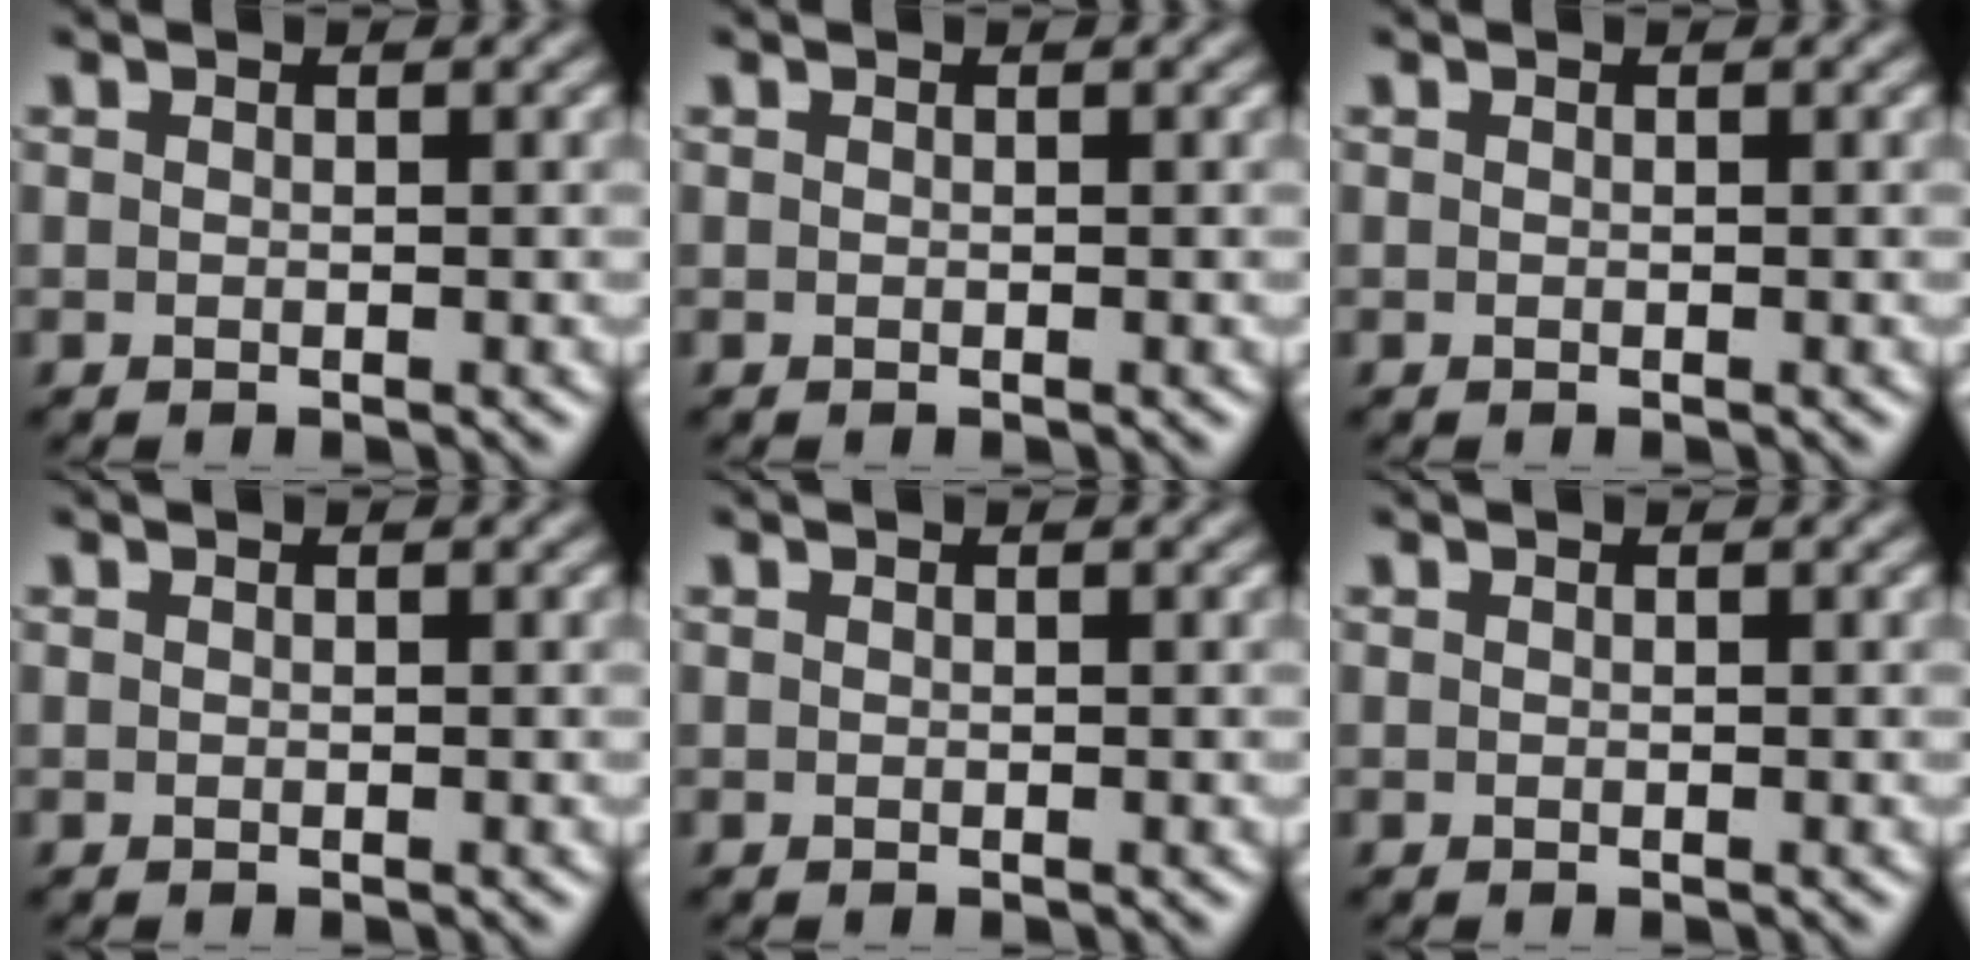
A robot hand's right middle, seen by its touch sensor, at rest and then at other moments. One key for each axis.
{"total": 0.0}
{"total": 0.0}
{"total": 0.0}
{"total": 0.0}
{"total": 0.0}